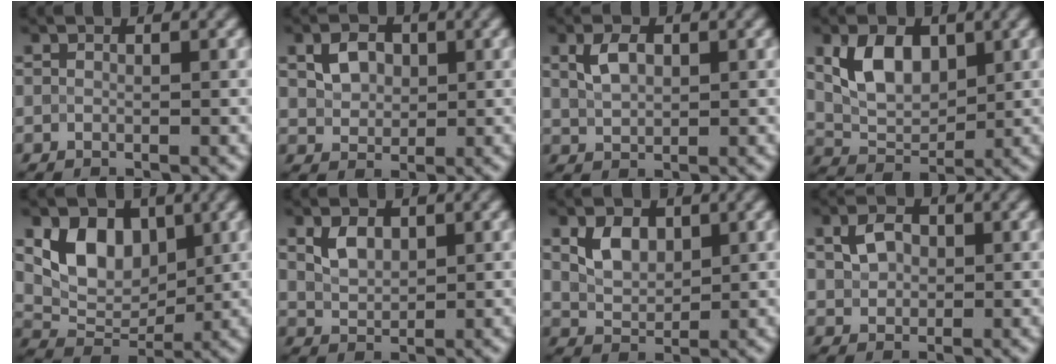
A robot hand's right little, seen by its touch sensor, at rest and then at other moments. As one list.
[{"total": 2.9, "force": [0.9, 2.3, 1.7], "torque": [-0.035, 0.002, 0.015]}, {"total": 2.7, "force": [0.9, 1.7, 1.9], "torque": [-0.041, 0.003, 0.021]}, {"total": 5.3, "force": [1.7, 3.4, 3.6], "torque": [-0.072, -0.001, 0.031]}, {"total": 5.5, "force": [2.0, 3.9, 3.4], "torque": [-0.058, -0.007, 0.036]}, {"total": 2.5, "force": [1.1, 1.6, 1.5], "torque": [-0.032, -0.001, 0.025]}, {"total": 3.1, "force": [1.2, 2.1, 1.9], "torque": [-0.038, -0.001, 0.025]}, {"total": 2.6, "force": [0.7, 2.0, 1.6], "torque": [-0.035, 0.004, 0.012]}]